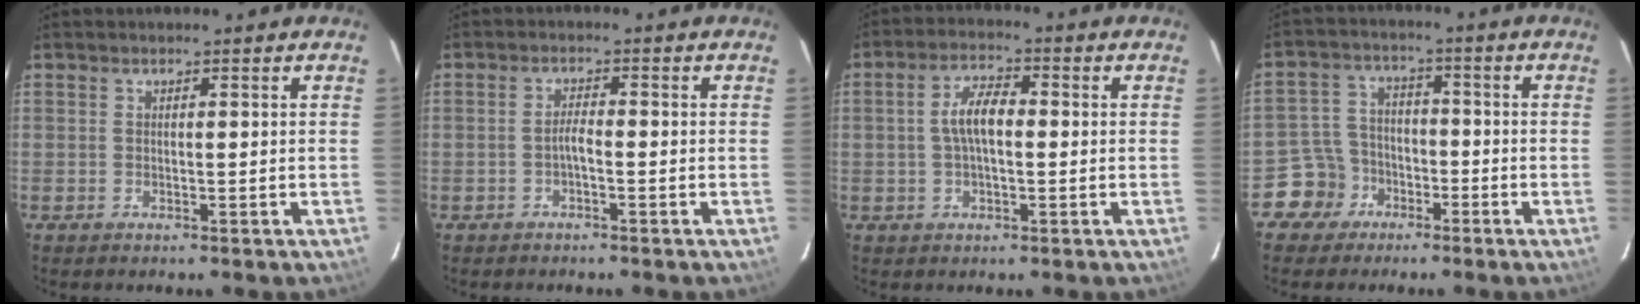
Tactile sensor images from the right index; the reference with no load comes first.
{"total": 1.8, "force": [-1.1, 0.3, 1.4], "torque": [-0.028, 0.005, -0.020]}
{"total": 5.8, "force": [0.0, 2.6, 5.2], "torque": [-0.103, 0.014, 0.000]}
{"total": 6.9, "force": [-4.1, 5.6, 0.3], "torque": [-0.022, 0.030, -0.076]}